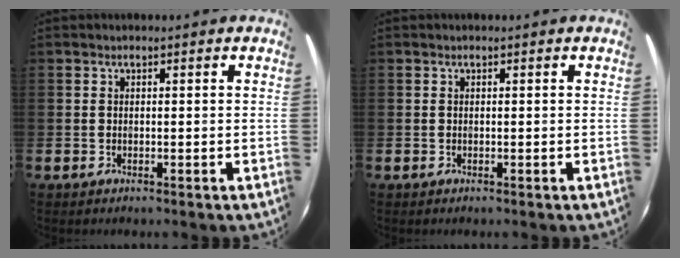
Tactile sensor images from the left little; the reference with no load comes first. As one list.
[{"total": 0.0}]